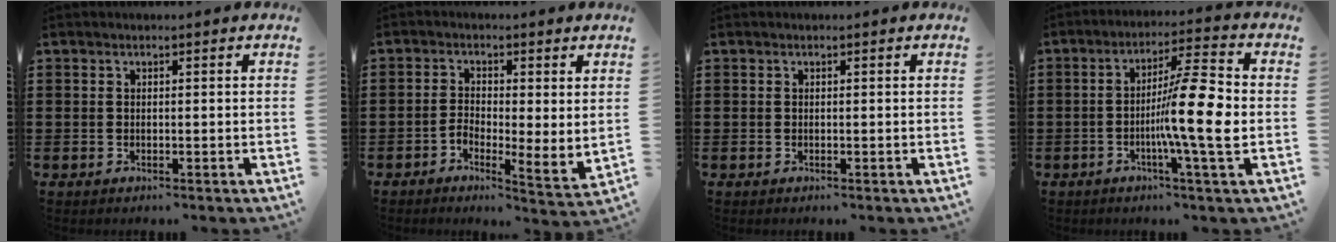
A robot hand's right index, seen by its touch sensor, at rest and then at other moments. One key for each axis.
{"total": 2.6, "fx": 0.5, "fy": 1.4, "fz": 2.1, "tx": -0.048, "ty": -0.004, "tz": 0.008}
{"total": 0.0}
{"total": 10.7, "fx": -1.6, "fy": 0.7, "fz": 10.6, "tx": -0.179, "ty": -0.008, "tz": -0.033}